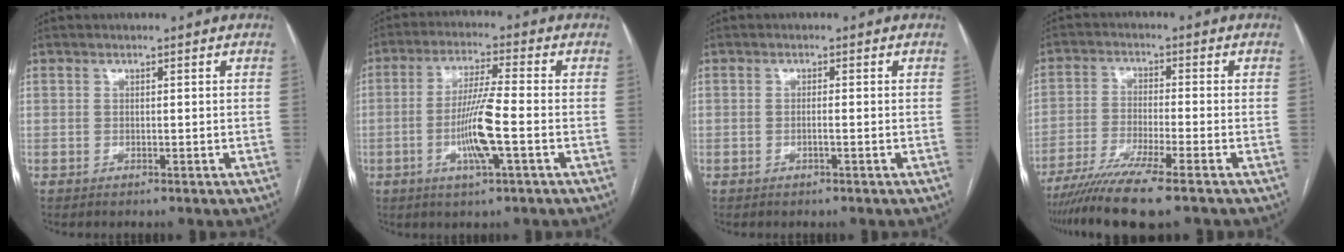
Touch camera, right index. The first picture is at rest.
{"total": 8.8, "force": [-2.2, 0.0, 8.5], "torque": [-0.162, -0.006, -0.044]}
{"total": 0.9, "force": [-0.2, 0.0, 0.9], "torque": [-0.013, 0.001, -0.002]}
{"total": 10.6, "force": [-8.0, -0.4, 7.0], "torque": [-0.122, -0.027, -0.136]}